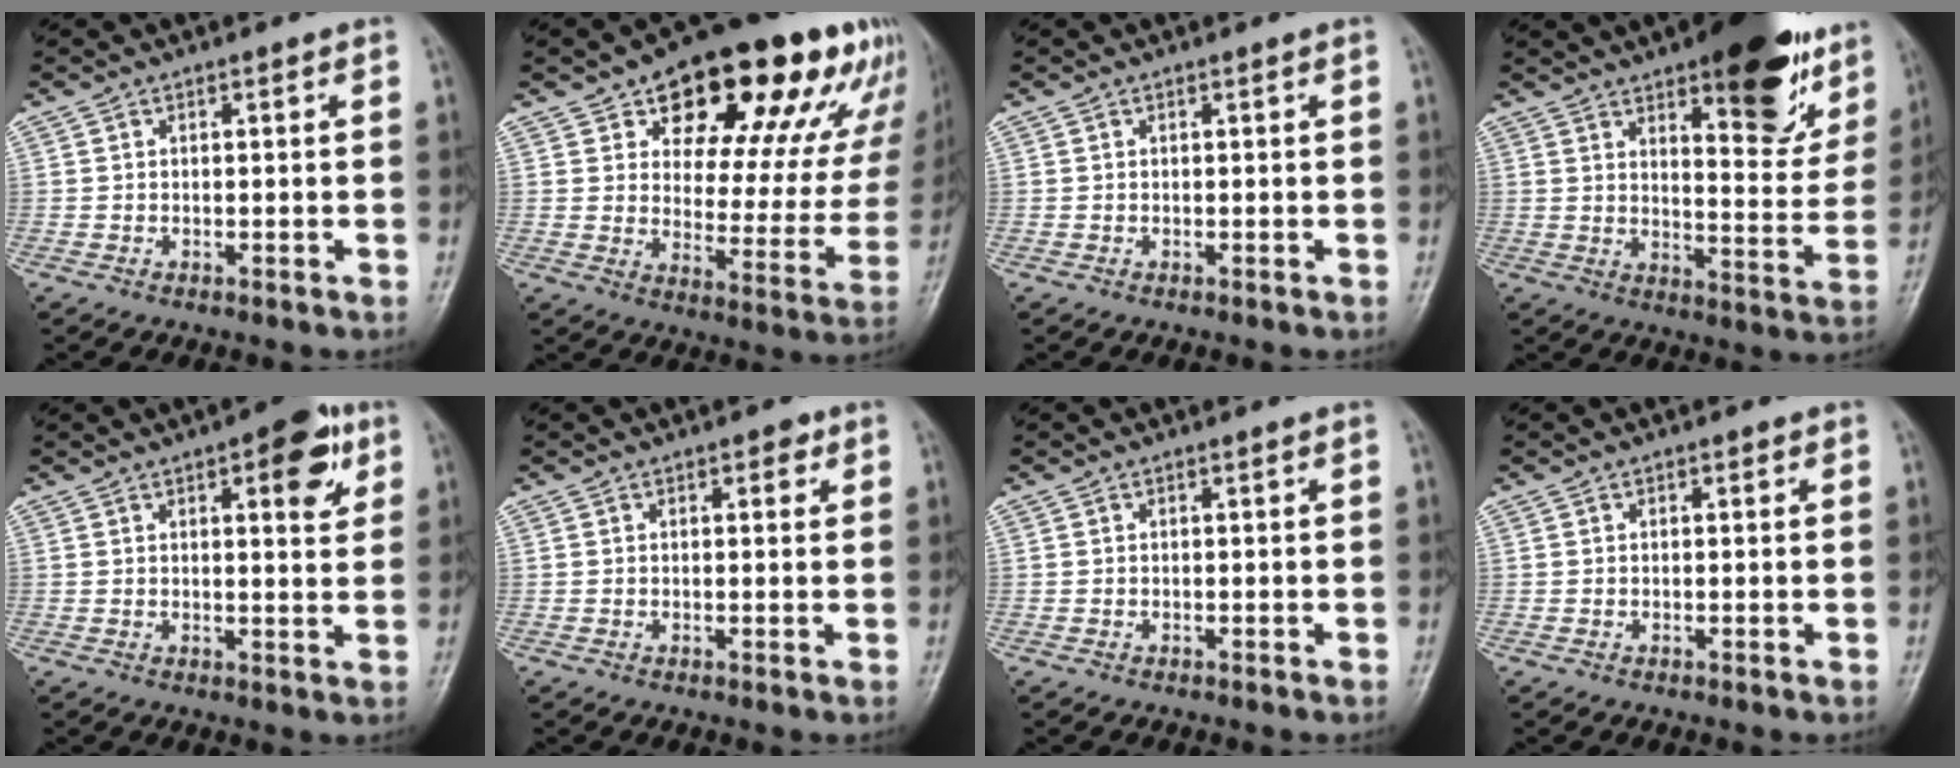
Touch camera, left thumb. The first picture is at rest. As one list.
[{"total": 25.8, "force": [14.8, 11.8, 17.5], "torque": [-0.195, -0.034, 0.205]}, {"total": 0.0}, {"total": 20.1, "force": [11.9, 7.5, 14.4], "torque": [-0.138, -0.055, 0.168]}, {"total": 6.2, "force": [2.9, 2.2, 5.0], "torque": [-0.049, -0.009, 0.032]}, {"total": 2.1, "force": [1.1, 1.2, 1.3], "torque": [-0.004, -0.001, 0.011]}, {"total": 0.0}, {"total": 0.7, "force": [0.3, 0.5, 0.4], "torque": [0.001, 0.000, 0.001]}]